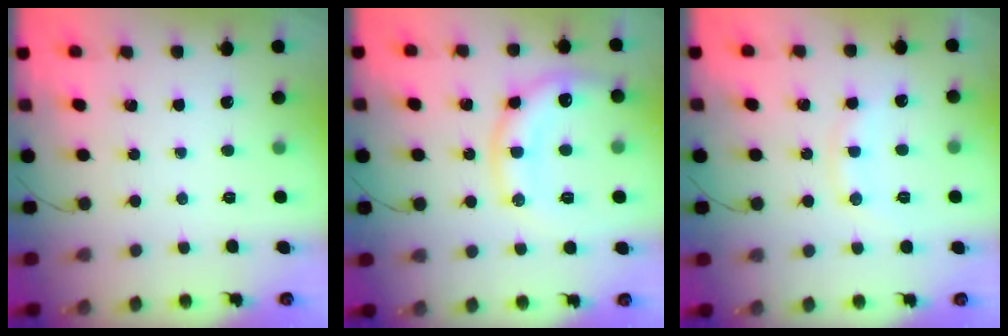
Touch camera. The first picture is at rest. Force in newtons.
{"total": 14.3, "press": 14.3, "slide": 1.3}
{"total": 8.4, "press": 8.3, "slide": 0.7}